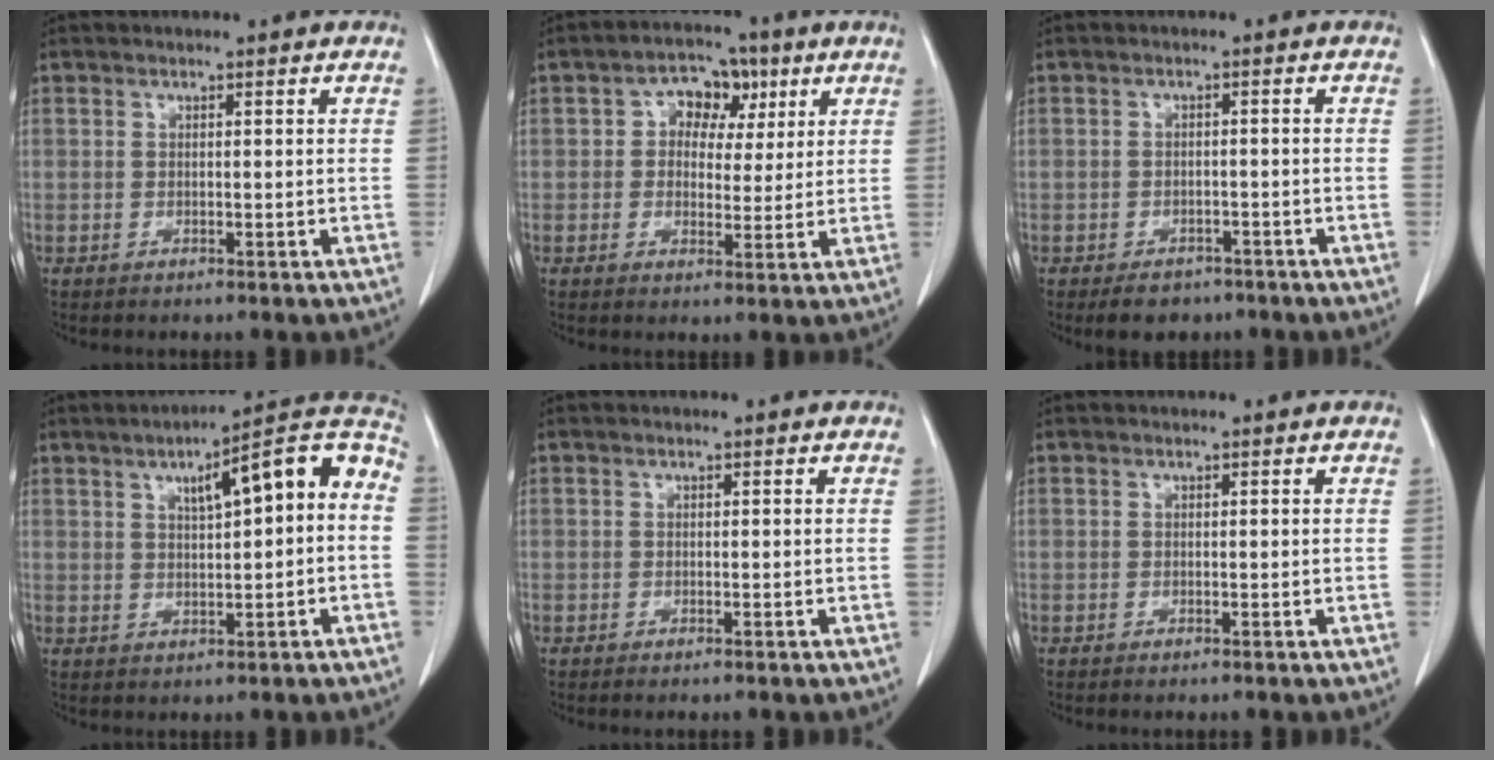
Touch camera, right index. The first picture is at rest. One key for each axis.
{"total": 6.6, "fx": 2.2, "fy": 4.8, "fz": 4.0, "tx": -0.052, "ty": 0.024, "tz": 0.033}
{"total": 4.4, "fx": -3.2, "fy": 2.6, "fz": 1.4, "tx": -0.017, "ty": 0.004, "tz": -0.041}
{"total": 12.0, "fx": 2.2, "fy": 2.4, "fz": 11.5, "tx": -0.154, "ty": 0.040, "tz": 0.025}
{"total": 1.0, "fx": -0.8, "fy": 0.1, "fz": 0.5, "tx": -0.010, "ty": -0.002, "tz": -0.010}
{"total": 0.7, "fx": -0.6, "fy": 0.1, "fz": 0.4, "tx": -0.009, "ty": -0.001, "tz": -0.008}